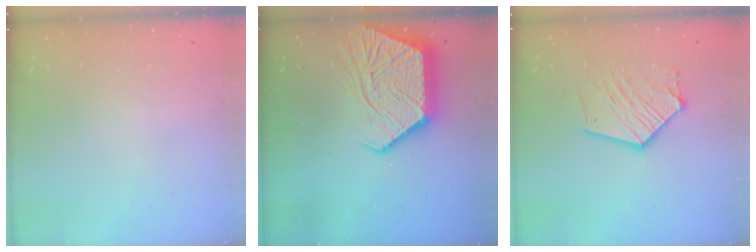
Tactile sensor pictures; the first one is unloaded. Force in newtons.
{"total": 18.9, "press": 18.9, "slide": 1.4}
{"total": 13.2, "press": 13.1, "slide": 1.4}